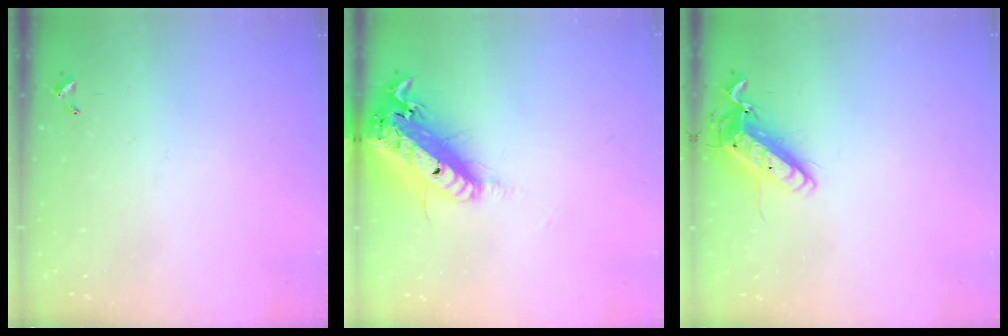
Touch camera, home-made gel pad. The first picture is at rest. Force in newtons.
{"total": 21.6, "press": 21.0, "slide": 5.0}
{"total": 13.6, "press": 13.4, "slide": 2.0}